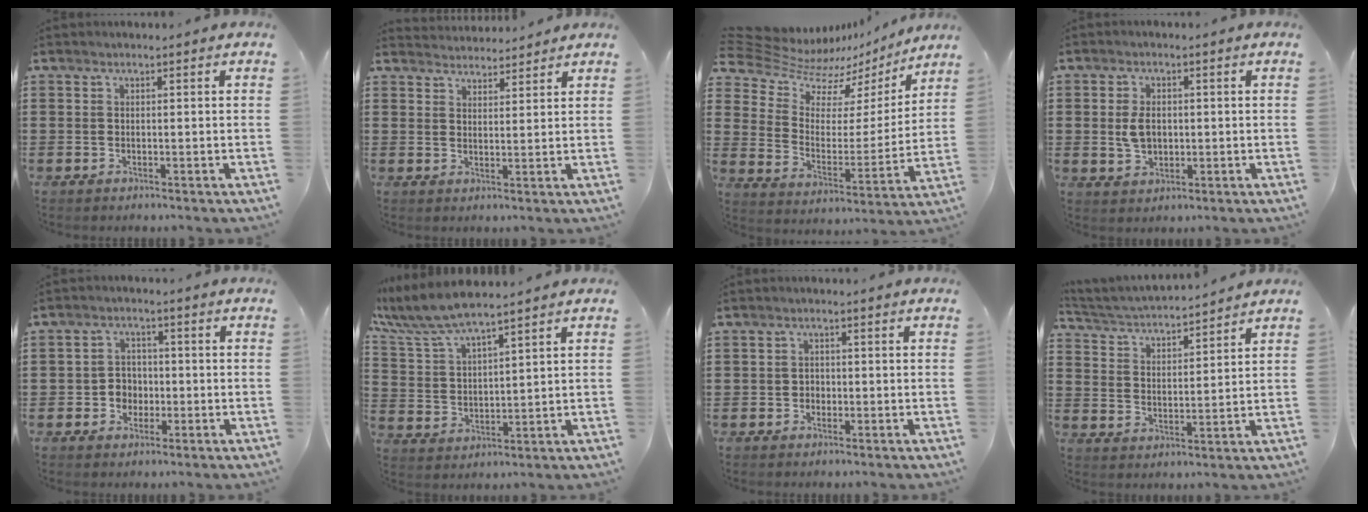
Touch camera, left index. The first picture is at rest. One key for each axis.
{"total": 2.9, "fx": 2.9, "fy": 0.4, "fz": -0.4, "tx": -0.001, "ty": -0.007, "tz": 0.055}
{"total": 8.2, "fx": 6.8, "fy": 4.1, "fz": 2.0, "tx": -0.076, "ty": -0.046, "tz": 0.120}
{"total": 4.1, "fx": 0.2, "fy": 2.7, "fz": 3.1, "tx": -0.063, "ty": 0.004, "tz": -0.001}
{"total": 3.4, "fx": -0.9, "fy": 3.0, "fz": 1.3, "tx": -0.036, "ty": 0.005, "tz": -0.022}
{"total": 7.3, "fx": 6.3, "fy": 0.9, "fz": 3.6, "tx": -0.093, "ty": -0.020, "tz": 0.113}
{"total": 1.3, "fx": -0.3, "fy": 1.2, "fz": 0.4, "tx": -0.012, "ty": 0.004, "tz": -0.008}
{"total": 4.0, "fx": 3.9, "fy": 0.1, "fz": 0.6, "tx": -0.034, "ty": -0.025, "tz": 0.065}